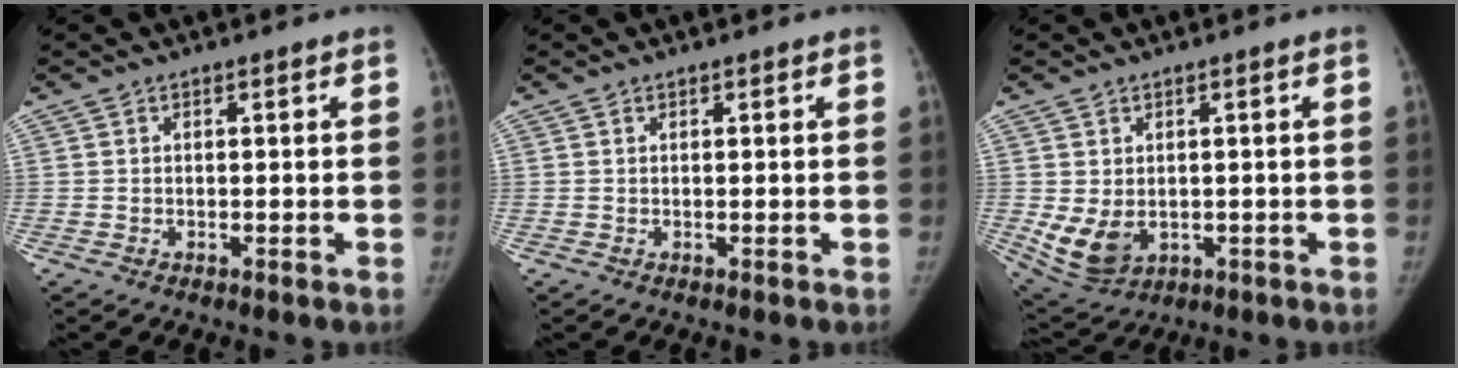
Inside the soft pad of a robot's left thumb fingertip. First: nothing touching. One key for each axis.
{"total": 0.0}
{"total": 7.3, "fx": -0.7, "fy": 5.4, "fz": 4.9, "tx": -0.083, "ty": -0.012, "tz": 0.010}